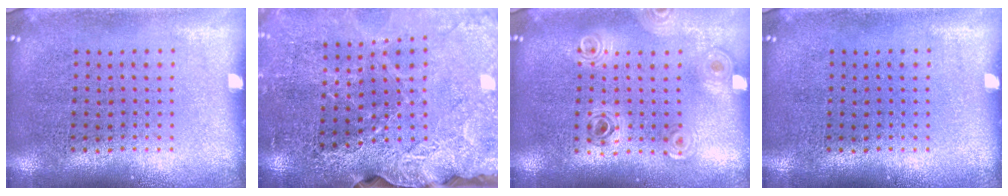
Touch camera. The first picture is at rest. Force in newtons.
{"total": 3.1, "press": 3.0, "slide": 0.4}
{"total": 0.8, "press": 0.8, "slide": 0.1}
{"total": 0.0}